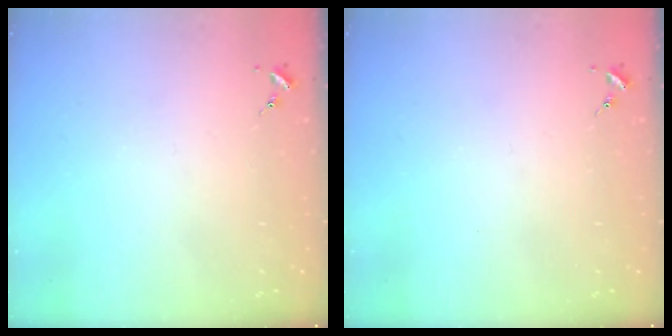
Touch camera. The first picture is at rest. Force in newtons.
{"total": 0.0}